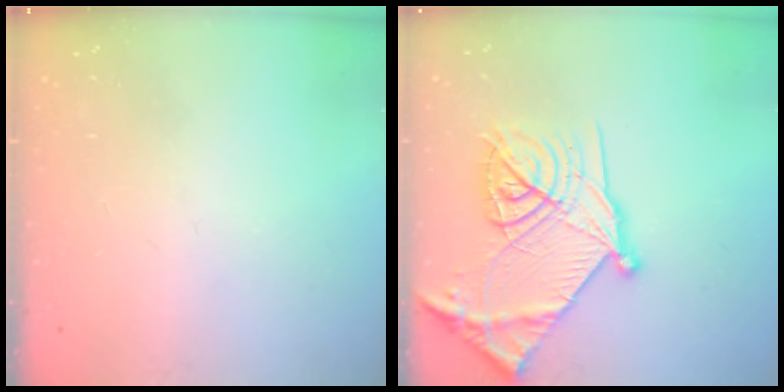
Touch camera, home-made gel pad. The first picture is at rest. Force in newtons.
{"total": 23.6, "press": 23.5, "slide": 2.1}